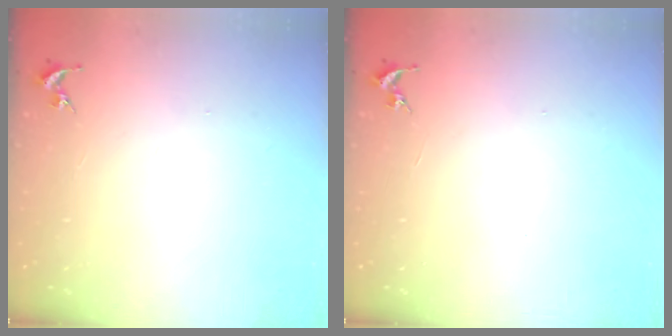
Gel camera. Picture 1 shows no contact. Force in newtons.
{"total": 0.0}